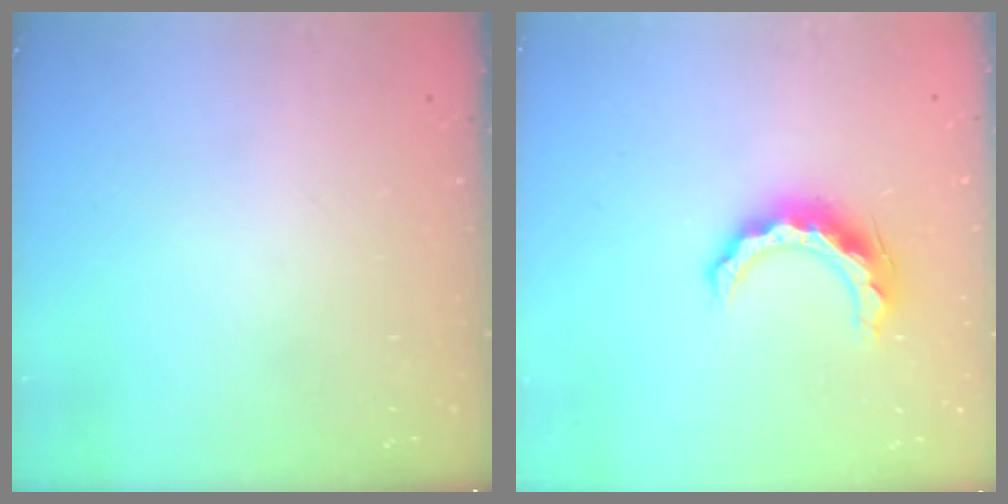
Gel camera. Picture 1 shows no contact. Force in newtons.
{"total": 11.7, "press": 11.7, "slide": 1.1}